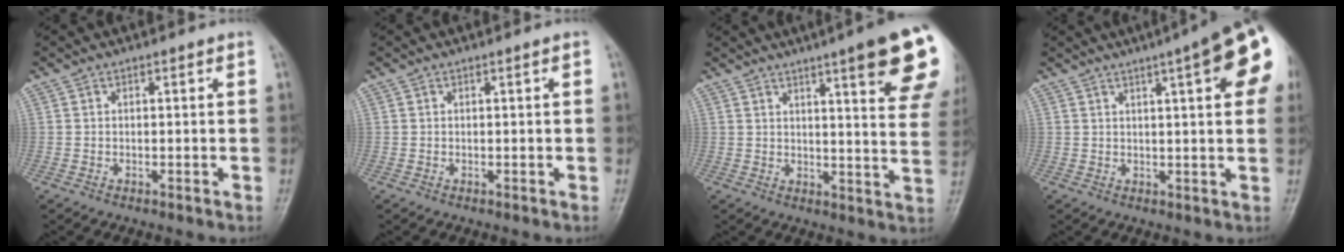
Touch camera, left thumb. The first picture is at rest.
{"total": 0.0}
{"total": 18.1, "force": [10.2, 2.6, 14.6], "torque": [-0.170, -0.035, 0.118]}
{"total": 14.4, "force": [5.8, 2.9, 12.8], "torque": [-0.159, 0.009, 0.070]}